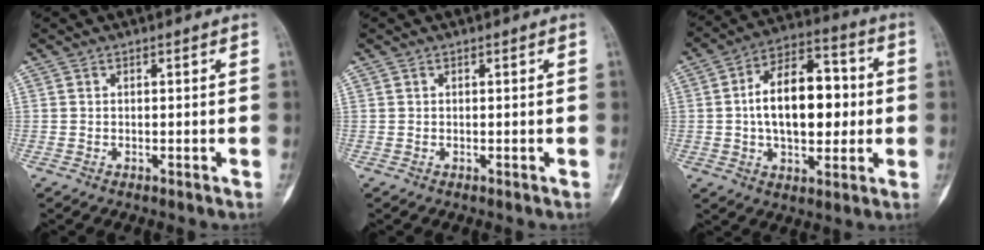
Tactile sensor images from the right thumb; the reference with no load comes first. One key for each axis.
{"total": 0.0}
{"total": 17.2, "fx": 0.5, "fy": 9.8, "fz": 14.1, "tx": -0.191, "ty": 0.026, "tz": 0.004}